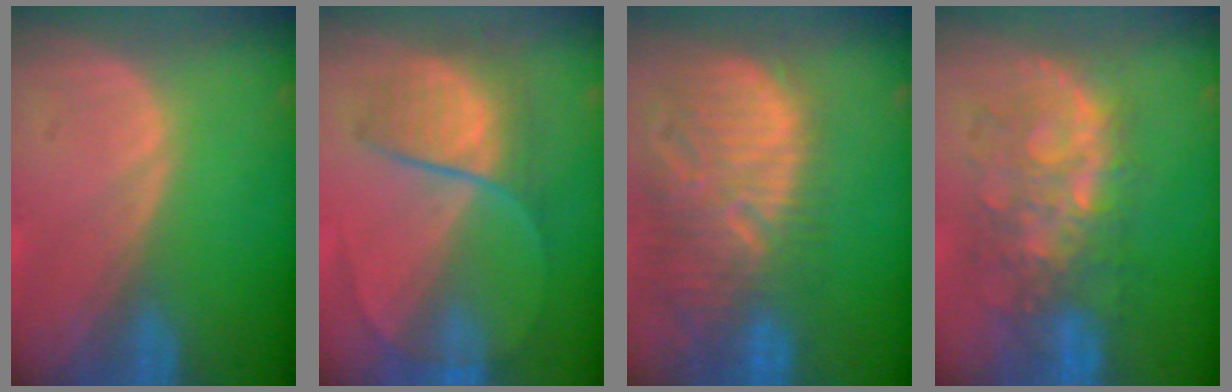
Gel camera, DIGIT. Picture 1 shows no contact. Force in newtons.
{"total": 6.9, "press": 6.6, "slide": 1.7}
{"total": 13.2, "press": 11.5, "slide": 6.7}
{"total": 8.6, "press": 8.3, "slide": 2.1}